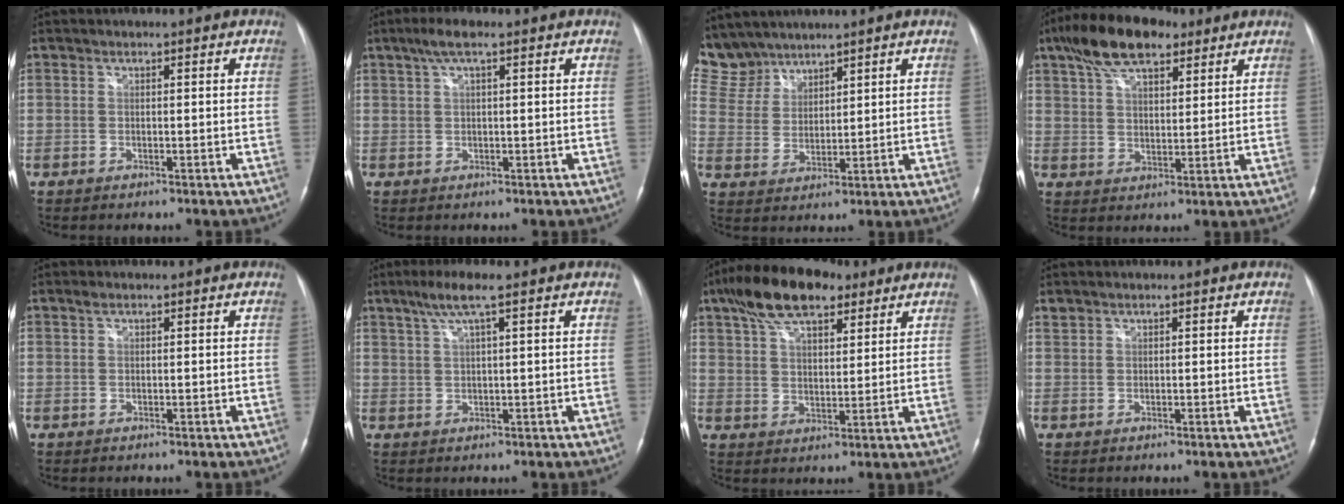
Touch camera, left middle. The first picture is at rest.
{"total": 3.7, "force": [2.2, 0.6, 3.0], "torque": [-0.064, 0.018, 0.041]}
{"total": 8.0, "force": [7.4, 3.1, -0.1], "torque": [-0.007, 0.011, 0.166]}
{"total": 12.3, "force": [8.1, 4.8, 7.9], "torque": [-0.150, 0.030, 0.148]}
{"total": 0.6, "force": [0.4, 0.2, 0.3], "torque": [-0.006, 0.007, 0.008]}
{"total": 4.8, "force": [2.7, -0.1, 3.9], "torque": [-0.082, 0.010, 0.053]}
{"total": 13.2, "force": [8.7, 5.2, 8.5], "torque": [-0.162, 0.032, 0.158]}
{"total": 0.7, "force": [0.6, 0.2, 0.0], "torque": [-0.005, 0.009, 0.016]}